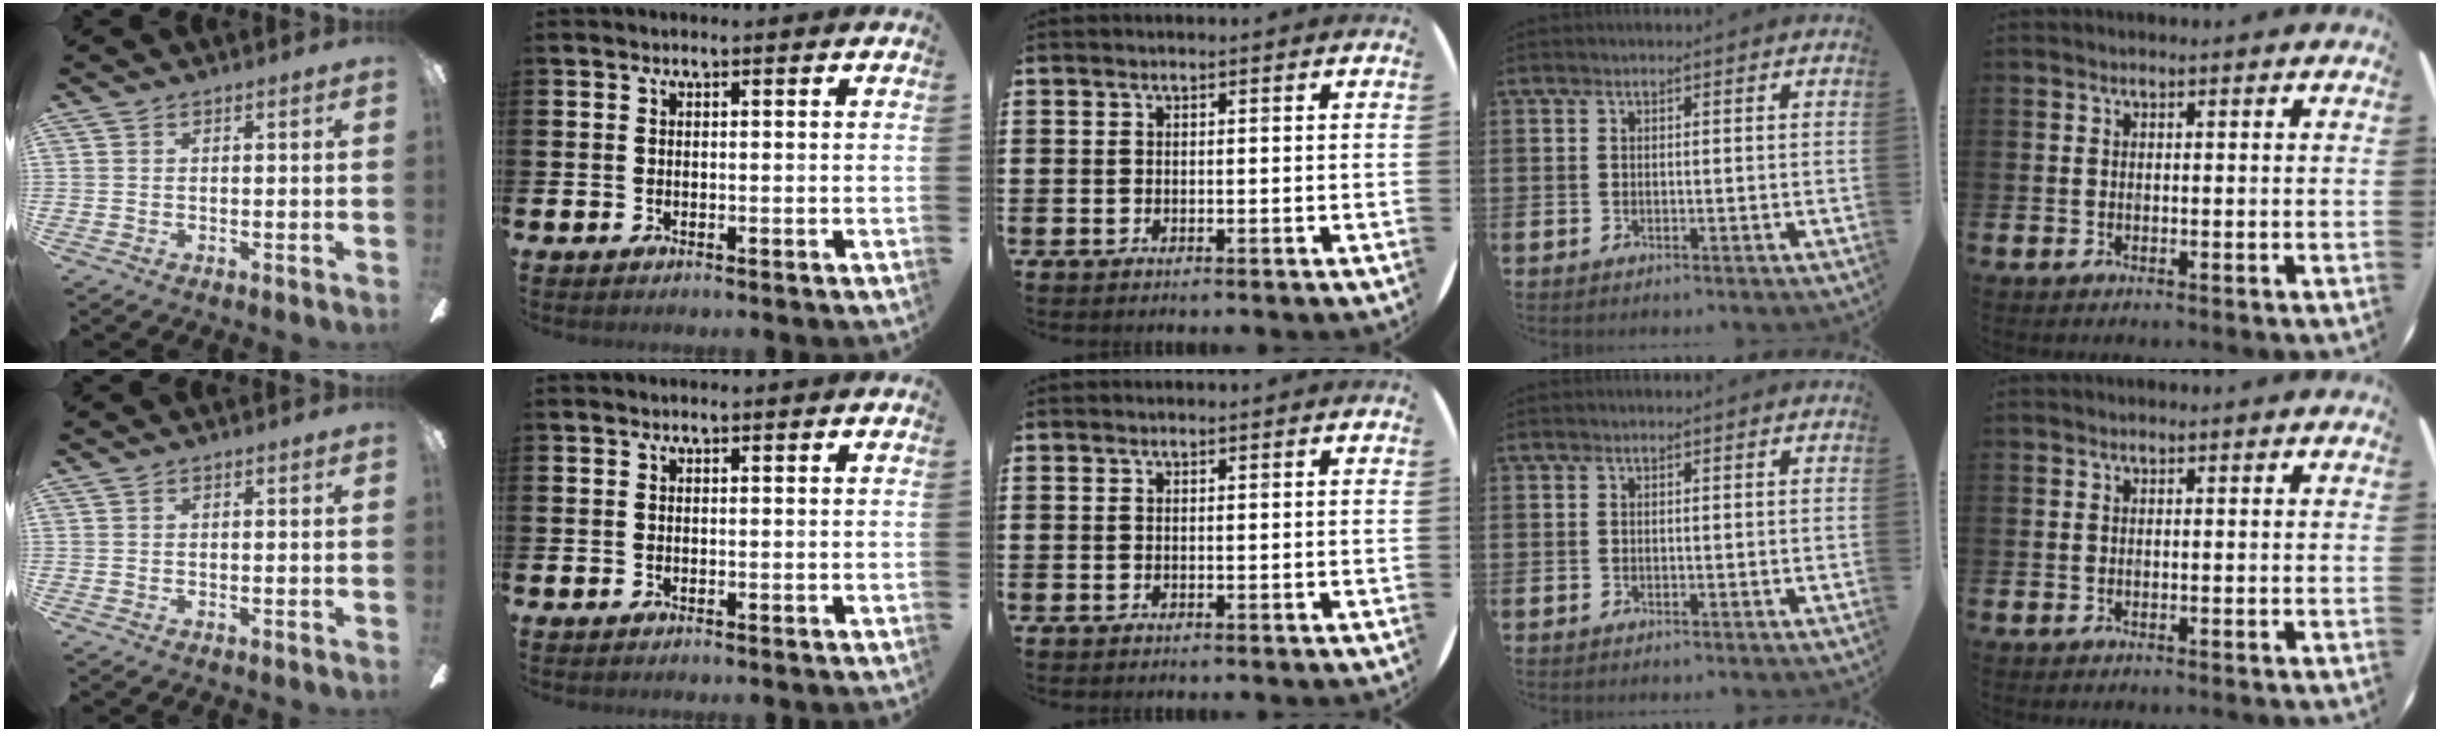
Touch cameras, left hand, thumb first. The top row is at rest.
{}